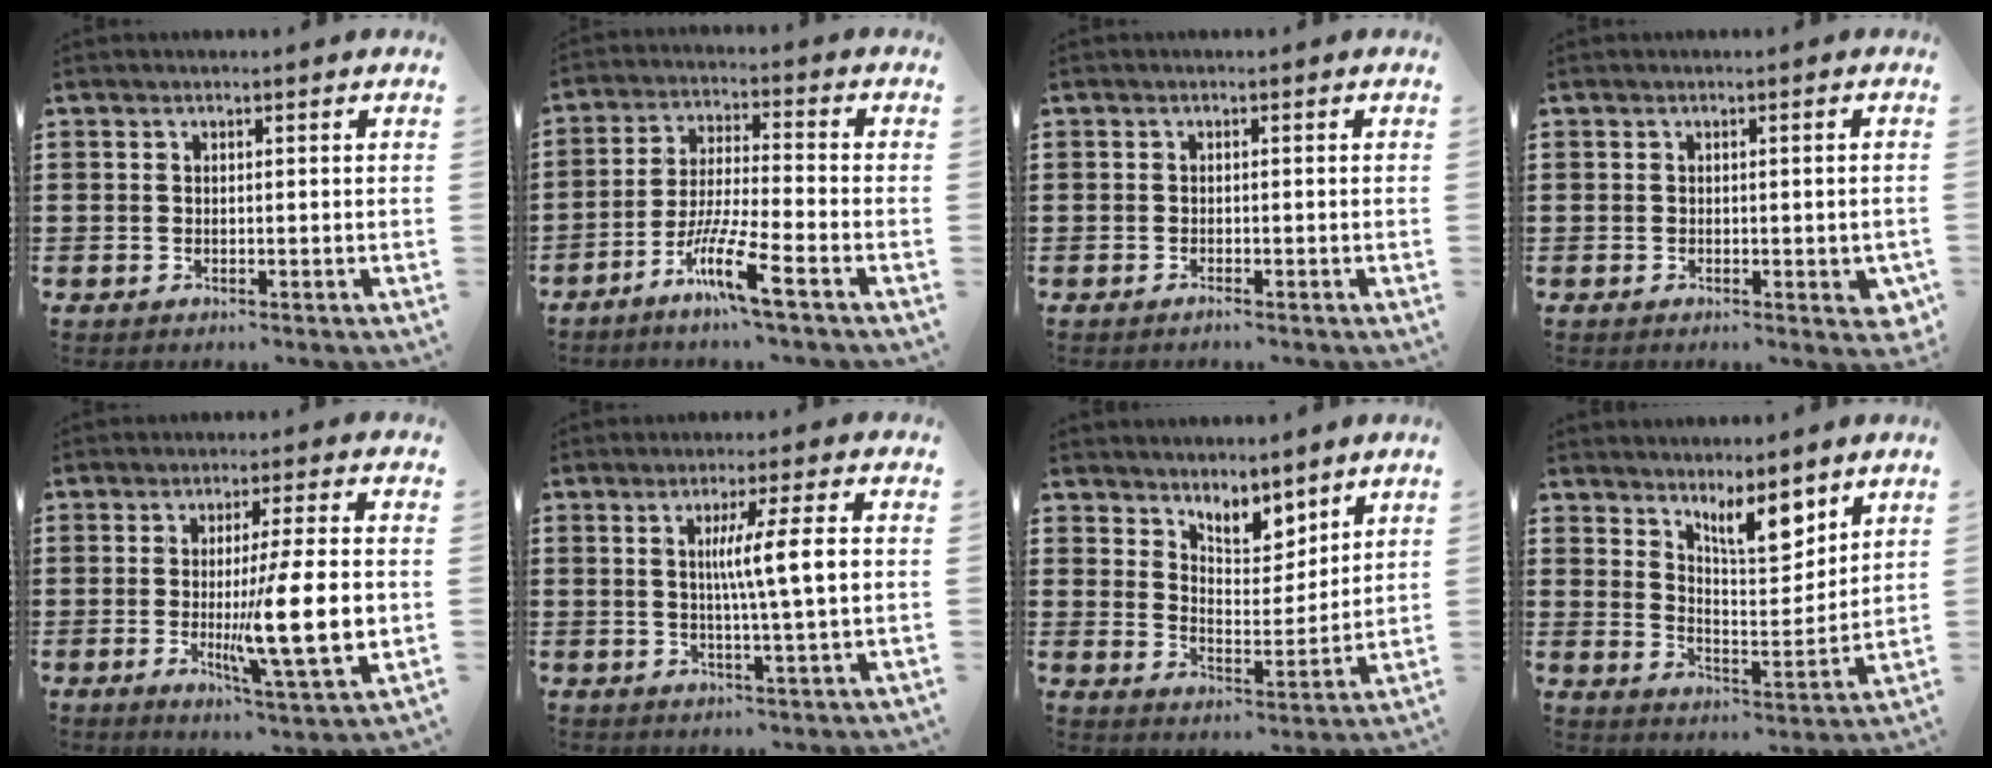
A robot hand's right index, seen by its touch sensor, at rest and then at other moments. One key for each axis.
{"total": 9.2, "fx": -5.6, "fy": 0.7, "fz": 7.2, "tx": -0.150, "ty": -0.008, "tz": -0.108}
{"total": 0.7, "fx": -0.6, "fy": -0.1, "fz": 0.3, "tx": -0.007, "ty": -0.003, "tz": -0.011}
{"total": 1.7, "fx": -0.5, "fy": 0.5, "fz": 1.5, "tx": -0.025, "ty": -0.001, "tz": -0.009}
{"total": 13.0, "fx": -1.0, "fy": 1.9, "fz": 12.8, "tx": -0.212, "ty": -0.023, "tz": -0.023}
{"total": 7.6, "fx": 0.9, "fy": -0.4, "fz": 7.5, "tx": -0.140, "ty": -0.002, "tz": 0.006}
{"total": 5.8, "fx": 5.4, "fy": 1.8, "fz": 1.5, "tx": -0.031, "ty": -0.027, "tz": 0.097}
{"total": 8.1, "fx": 6.3, "fy": 2.4, "fz": 4.5, "tx": -0.072, "ty": -0.030, "tz": 0.107}